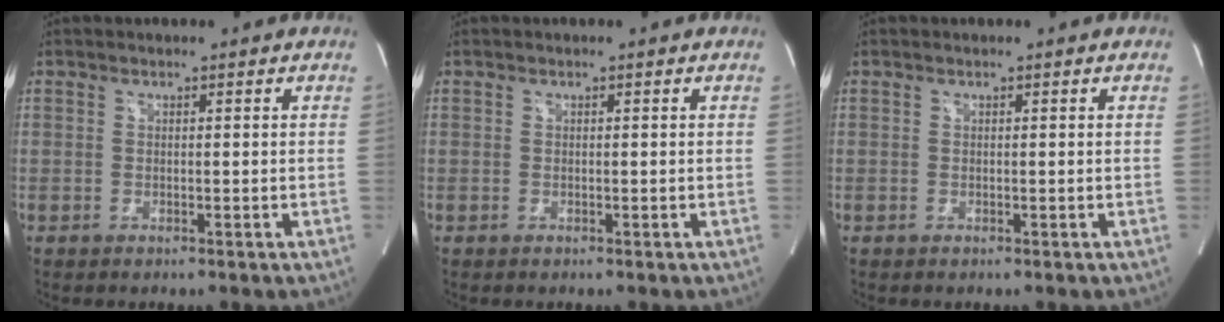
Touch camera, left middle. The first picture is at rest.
{"total": 0.0}
{"total": 0.0}